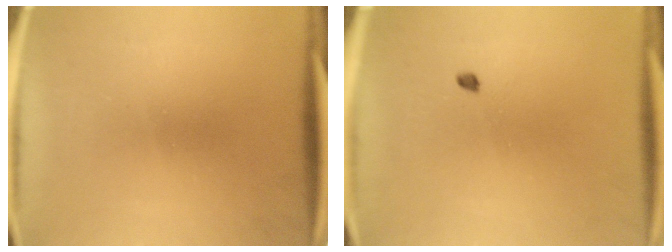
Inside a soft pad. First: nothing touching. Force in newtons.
{"total": 0.9}